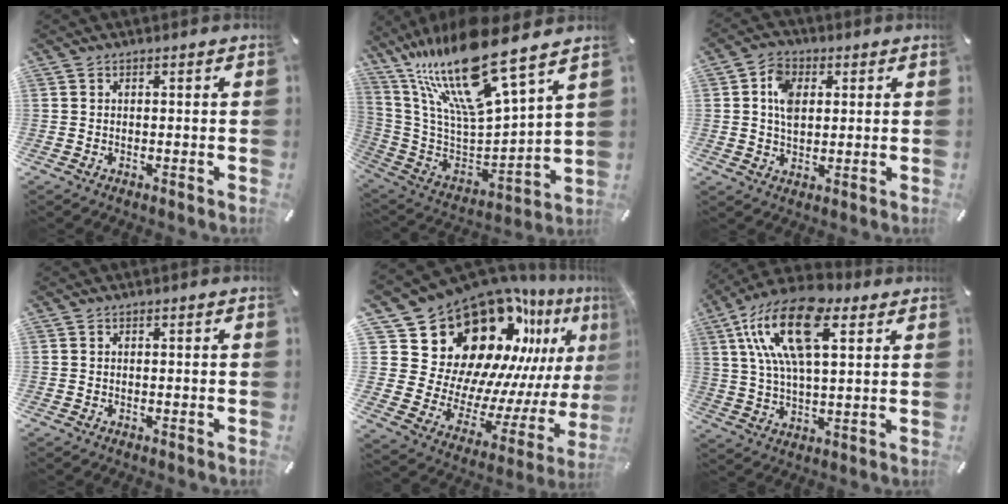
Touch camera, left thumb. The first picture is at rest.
{"total": 23.1, "force": [17.7, 5.3, 13.9], "torque": [-0.275, -0.138, 0.292]}
{"total": 7.0, "force": [1.6, 5.1, 4.5], "torque": [-0.088, 0.003, 0.026]}
{"total": 0.0}
{"total": 25.4, "force": [16.6, 15.4, 11.5], "torque": [-0.171, -0.179, 0.329]}
{"total": 19.0, "force": [8.7, 8.7, 14.5], "torque": [-0.305, -0.015, 0.145]}